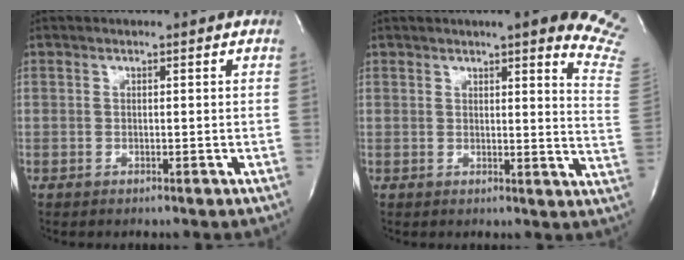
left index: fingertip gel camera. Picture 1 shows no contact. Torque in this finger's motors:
{"motor_torque": [0.06, -0.28, 0.37, 0.06]}